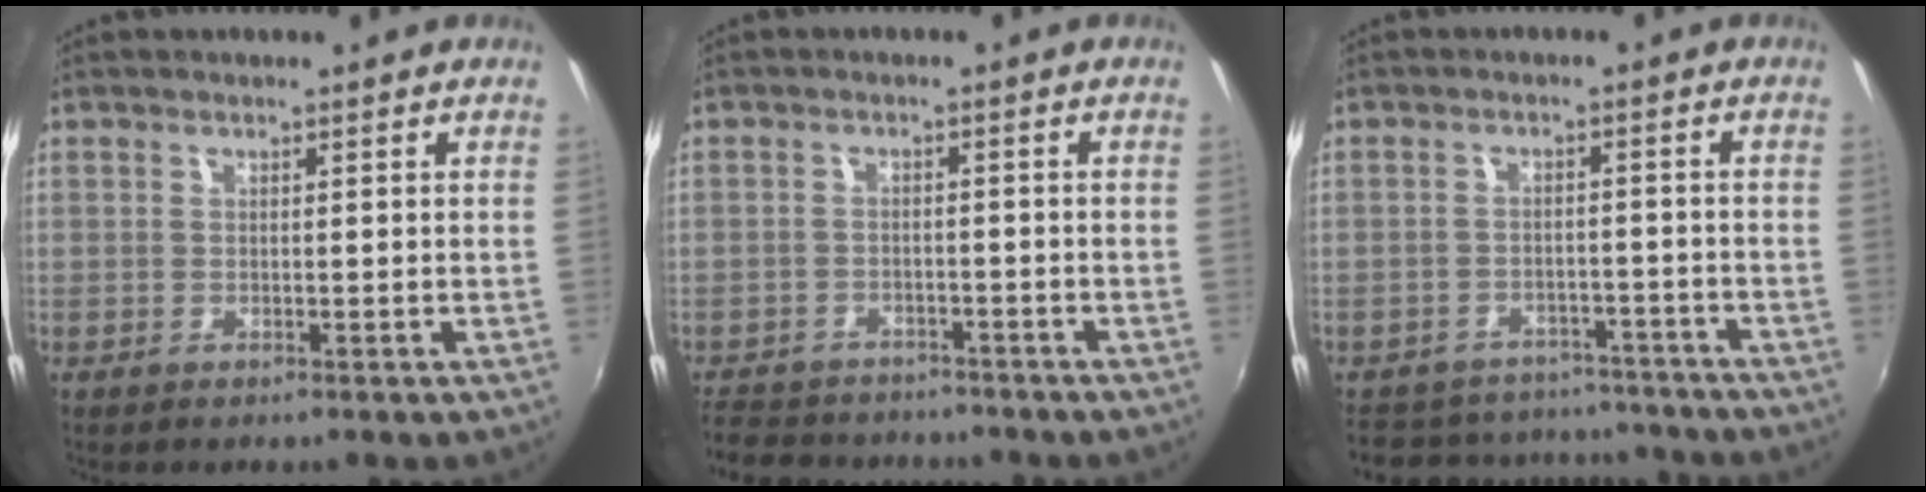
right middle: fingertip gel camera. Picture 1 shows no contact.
{"total": 10.8, "force": [-9.2, 4.7, 3.0], "torque": [-0.088, 0.002, -0.141]}
{"total": 16.3, "force": [-14.0, 6.9, 4.7], "torque": [-0.111, 0.026, -0.178]}